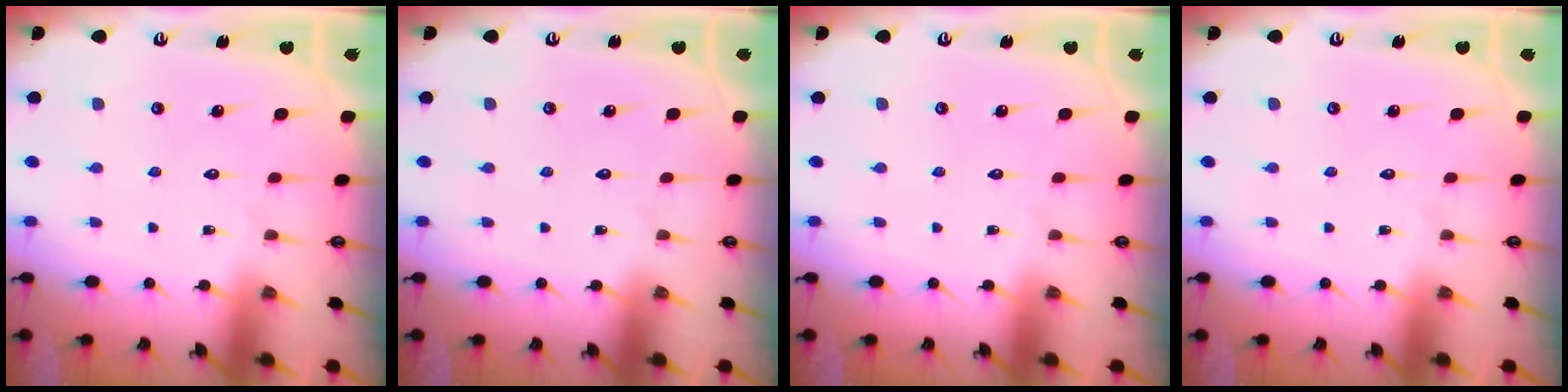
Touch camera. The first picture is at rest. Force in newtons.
{"total": 0.0}
{"total": 0.0}
{"total": 0.0}